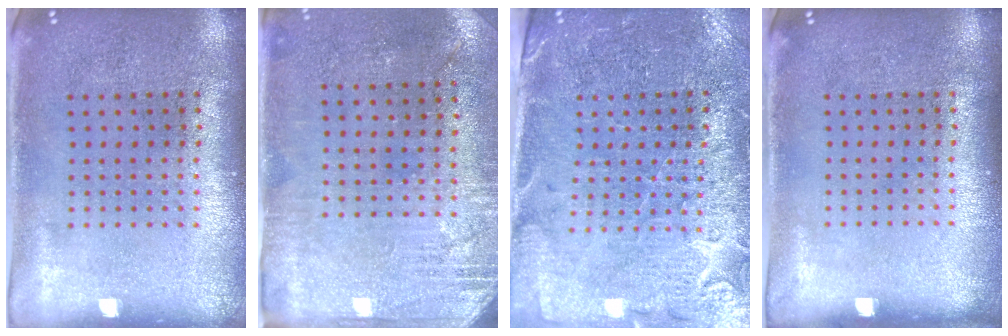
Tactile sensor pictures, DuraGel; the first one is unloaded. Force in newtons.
{"total": 2.8, "press": 2.5, "slide": 1.3}
{"total": 3.4, "press": 3.3, "slide": 1.1}
{"total": 0.0}